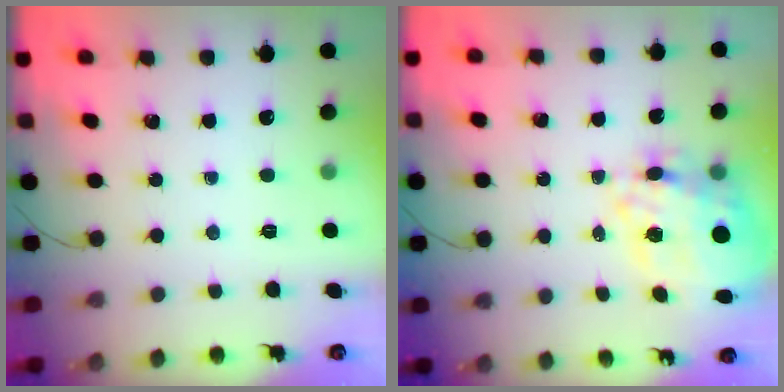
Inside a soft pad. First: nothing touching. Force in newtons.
{"total": 19.3, "press": 18.9, "slide": 4.3}